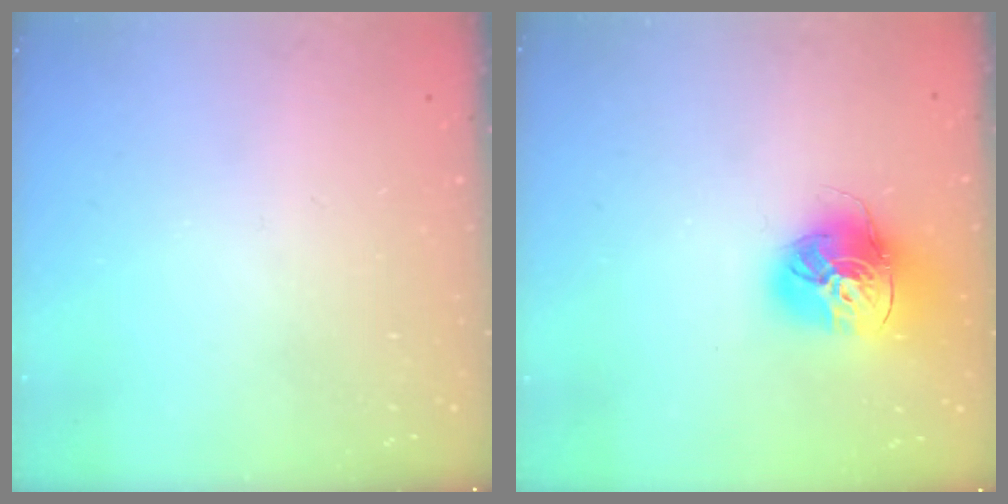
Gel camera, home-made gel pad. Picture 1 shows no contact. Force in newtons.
{"total": 18.0, "press": 17.9, "slide": 1.7}